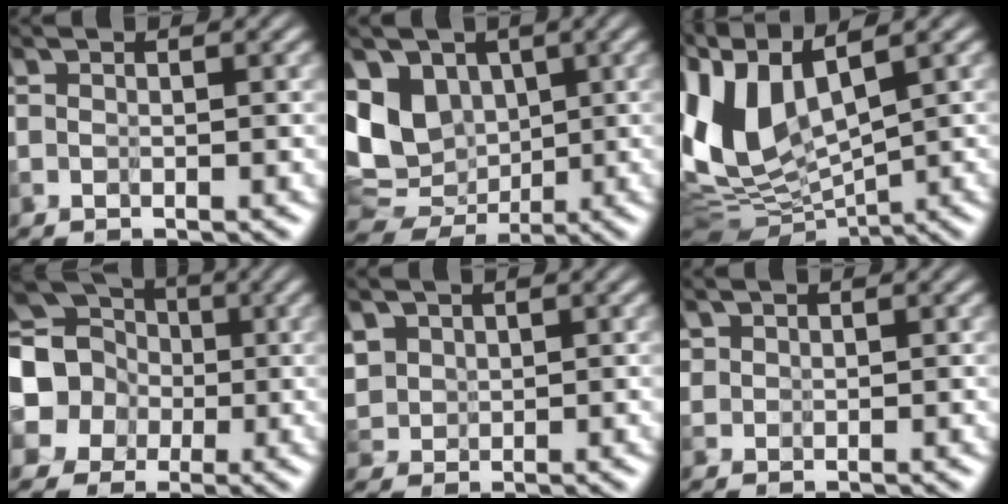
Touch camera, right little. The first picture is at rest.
{"total": 9.6, "force": [1.4, 8.1, 5.0], "torque": [-0.116, 0.003, 0.021]}
{"total": 7.4, "force": [3.5, 2.5, 6.0], "torque": [-0.164, -0.006, 0.064]}
{"total": 11.3, "force": [0.1, 10.4, 4.3], "torque": [-0.149, -0.002, -0.036]}
{"total": 2.8, "force": [1.7, 1.8, 1.3], "torque": [-0.054, 0.000, 0.030]}
{"total": 2.4, "force": [1.7, 1.5, 0.9], "torque": [-0.031, 0.008, 0.009]}